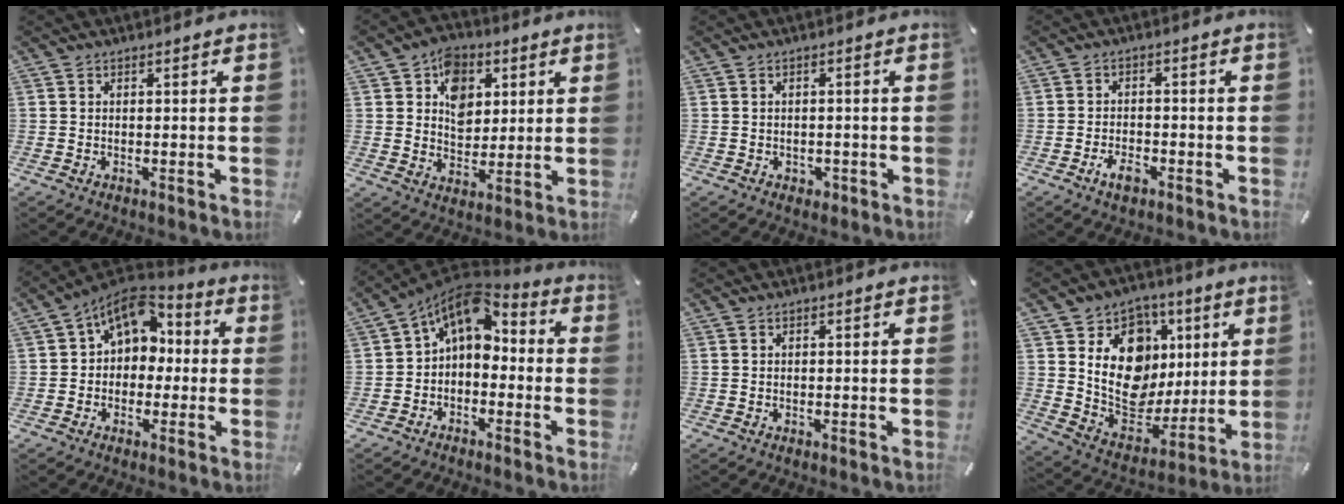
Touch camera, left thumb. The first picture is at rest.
{"total": 9.3, "force": [3.2, 7.6, 4.4], "torque": [-0.059, -0.003, 0.055]}
{"total": 1.6, "force": [-0.5, 1.4, 0.6], "torque": [-0.011, 0.005, -0.012]}
{"total": 4.2, "force": [-2.4, 2.2, 2.7], "torque": [-0.057, 0.008, -0.045]}
{"total": 10.7, "force": [3.1, 8.3, 6.0], "torque": [-0.107, -0.010, 0.059]}
{"total": 8.7, "force": [2.7, 6.0, 5.7], "torque": [-0.112, -0.022, 0.048]}
{"total": 0.0}
{"total": 17.4, "force": [4.0, 14.5, 8.8], "torque": [-0.139, -0.027, 0.081]}